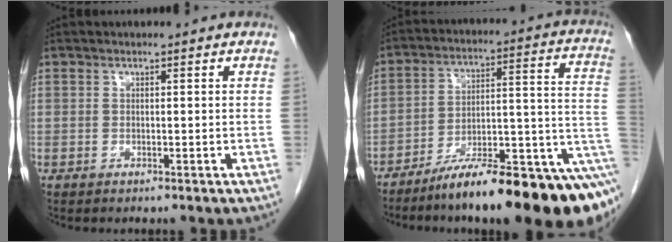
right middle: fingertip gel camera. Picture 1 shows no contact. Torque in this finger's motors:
{"motor_torque": [1.12, -1.02, 0.56, 0.14]}